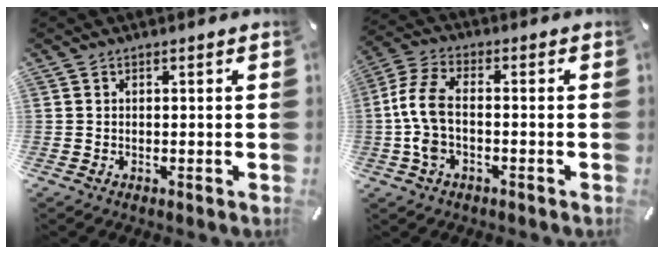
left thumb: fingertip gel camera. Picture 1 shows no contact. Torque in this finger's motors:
{"motor_torque": [-0.22, 0.96, 1.09, -0.09, 0.42]}